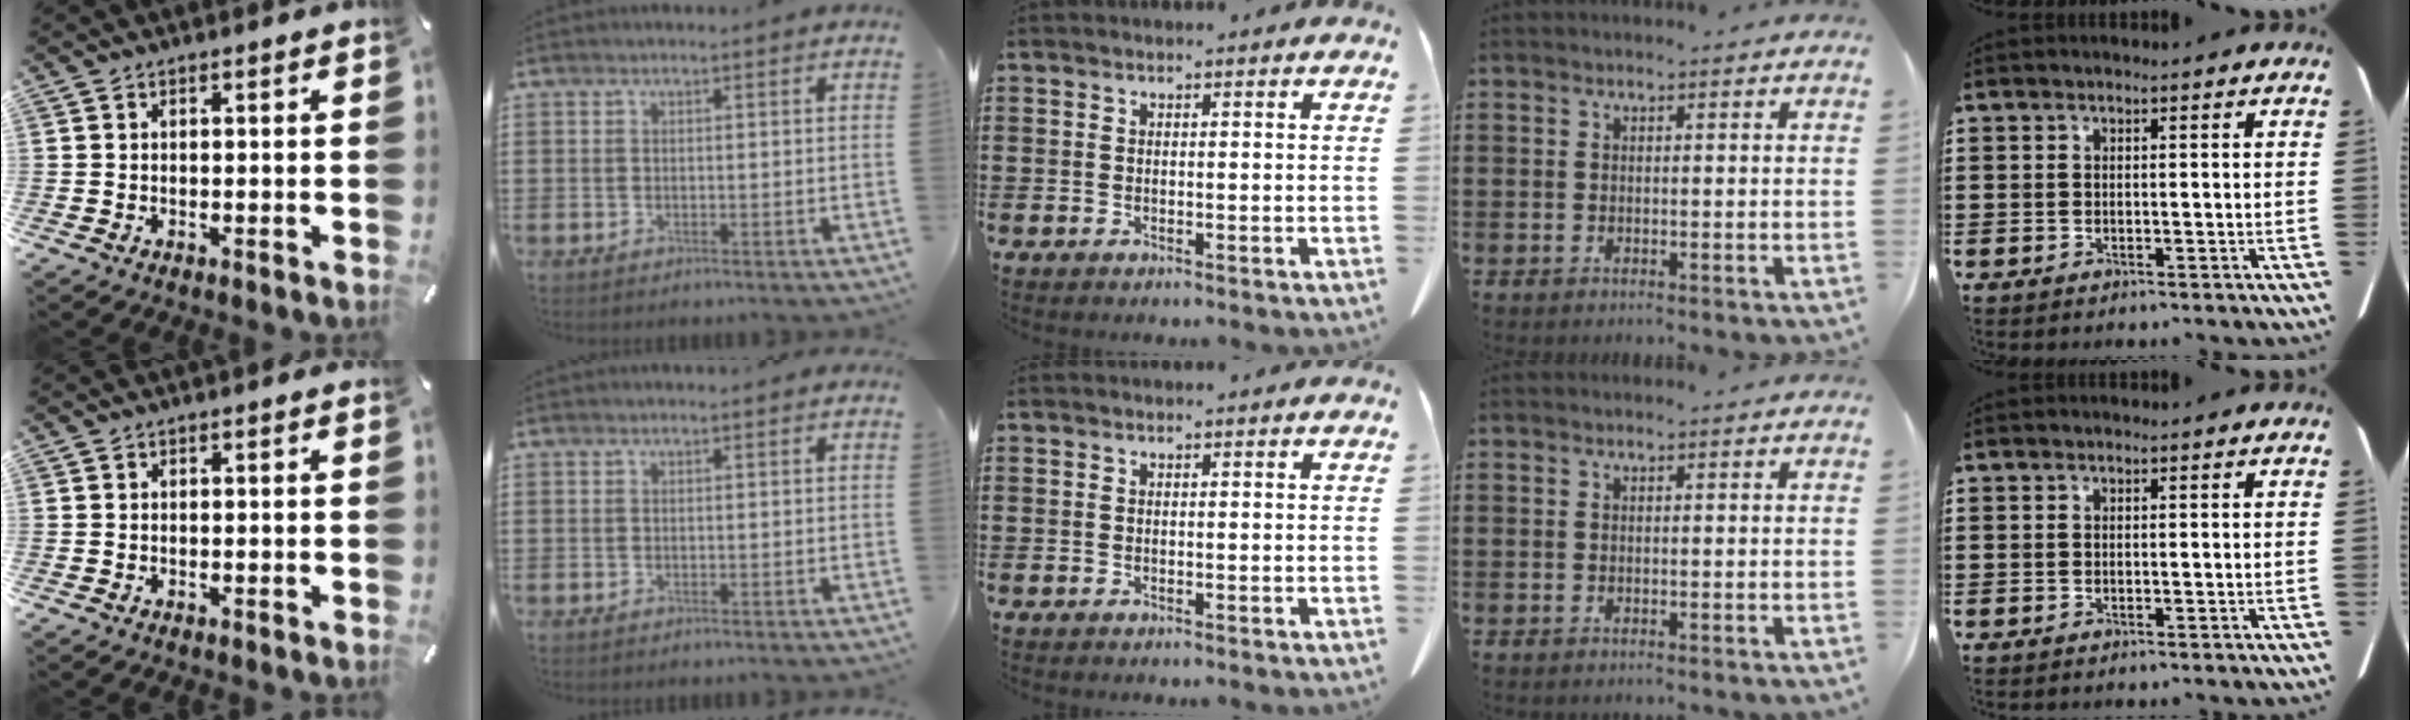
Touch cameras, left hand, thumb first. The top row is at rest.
{}